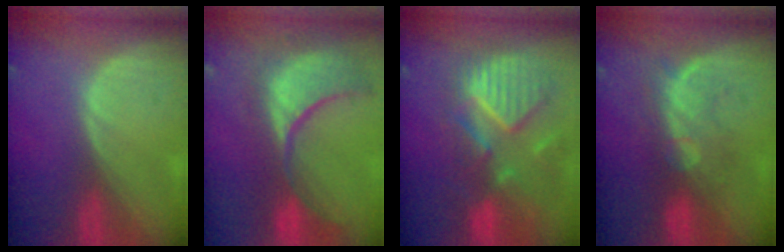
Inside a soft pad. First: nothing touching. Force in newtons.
{"total": 13.2, "press": 11.6, "slide": 6.2}
{"total": 11.4, "press": 10.1, "slide": 5.2}
{"total": 7.5, "press": 7.2, "slide": 2.1}